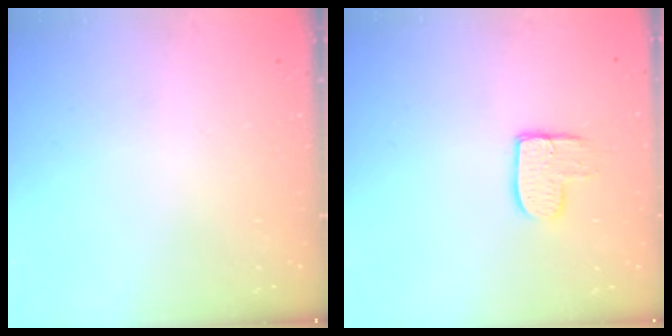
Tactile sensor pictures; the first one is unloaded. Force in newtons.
{"total": 8.8, "press": 8.8, "slide": 0.6}